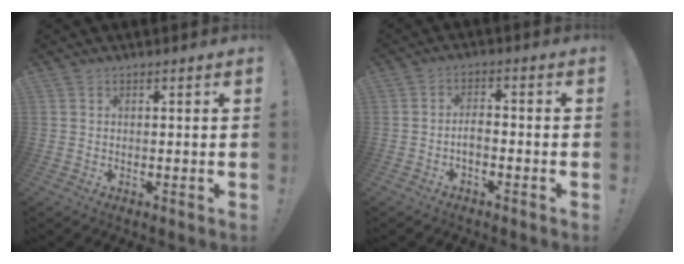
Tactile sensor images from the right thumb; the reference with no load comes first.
{"total": 3.4, "force": [-1.6, 1.3, 2.7], "torque": [-0.053, 0.000, -0.030]}